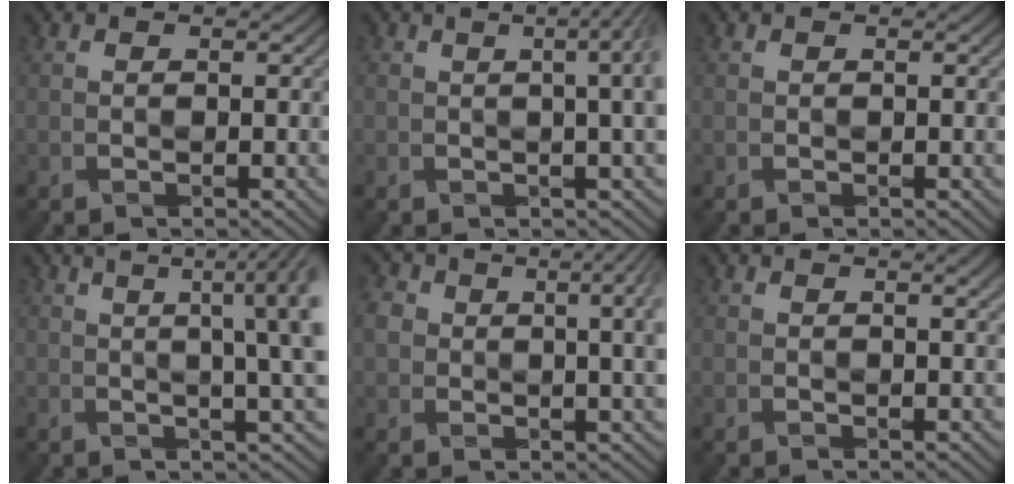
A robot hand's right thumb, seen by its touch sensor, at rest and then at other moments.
{"total": 6.9, "force": [0.9, 2.3, 6.4], "torque": [-0.049, 0.026, 0.000]}
{"total": 0.0}
{"total": 10.5, "force": [1.6, 2.8, 10.0], "torque": [-0.085, 0.031, 0.022]}
{"total": 7.3, "force": [1.4, 3.9, 6.0], "torque": [-0.095, 0.001, 0.021]}
{"total": 1.9, "force": [0.8, 0.5, 1.6], "torque": [-0.018, 0.001, 0.008]}